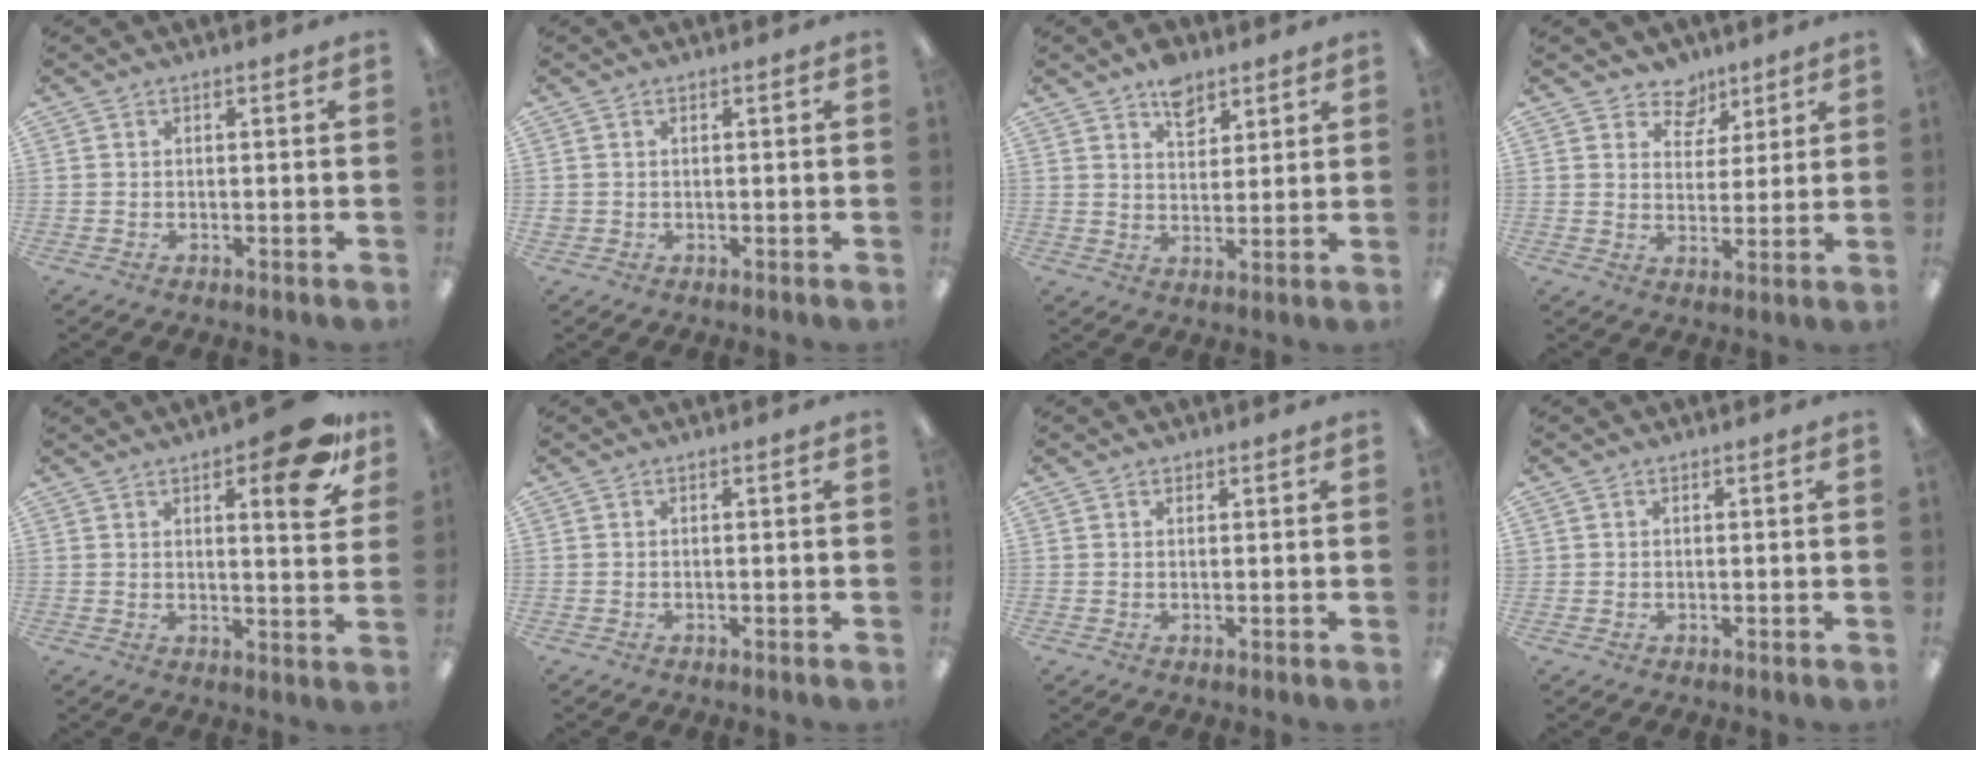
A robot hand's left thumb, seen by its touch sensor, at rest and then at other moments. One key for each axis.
{"total": 1.1, "fx": 0.2, "fy": 1.0, "fz": 0.3, "tx": -0.006, "ty": 0.005, "tz": 0.003}
{"total": 7.0, "fx": 4.9, "fy": 4.1, "fz": 2.9, "tx": -0.032, "ty": -0.024, "tz": 0.086}
{"total": 7.1, "fx": 5.3, "fy": 4.6, "fz": 1.1, "tx": -0.018, "ty": -0.033, "tz": 0.096}
{"total": 12.3, "fx": 7.5, "fy": 3.8, "fz": 9.0, "tx": -0.112, "ty": -0.039, "tz": 0.118}
{"total": 0.0}
{"total": 0.9, "fx": 0.7, "fy": 0.4, "fz": 0.2, "tx": -0.003, "ty": 0.001, "tz": 0.013}
{"total": 0.6, "fx": 0.3, "fy": 0.6, "fz": -0.1, "tx": 0.002, "ty": 0.003, "tz": 0.005}